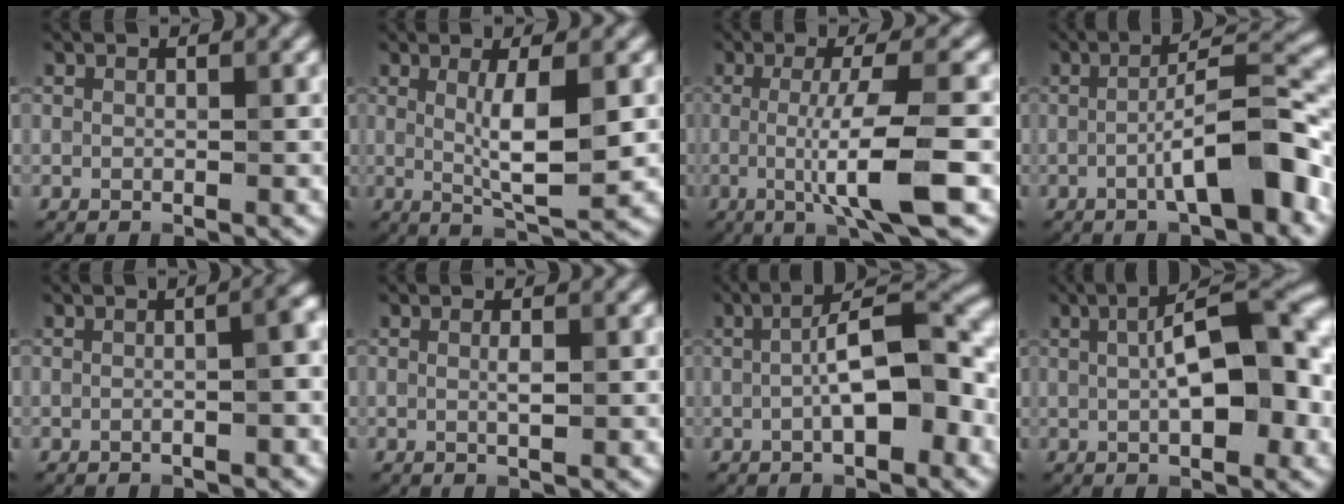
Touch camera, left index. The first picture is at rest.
{"total": 5.1, "force": [0.5, 1.0, 4.9], "torque": [-0.083, -0.006, 0.013]}
{"total": 7.3, "force": [-1.1, 1.2, 7.1], "torque": [-0.115, -0.008, -0.022]}
{"total": 7.0, "force": [-2.4, 1.3, 6.4], "torque": [-0.098, 0.022, -0.042]}
{"total": 3.5, "force": [-0.2, 1.3, 3.3], "torque": [-0.020, 0.014, -0.013]}
{"total": 1.0, "force": [0.1, 0.2, 1.0], "torque": [-0.015, 0.003, 0.001]}
{"total": 7.5, "force": [-1.0, 2.3, 7.1], "torque": [-0.105, 0.012, -0.021]}
{"total": 8.8, "force": [0.8, 3.0, 8.2], "torque": [-0.119, 0.010, 0.009]}